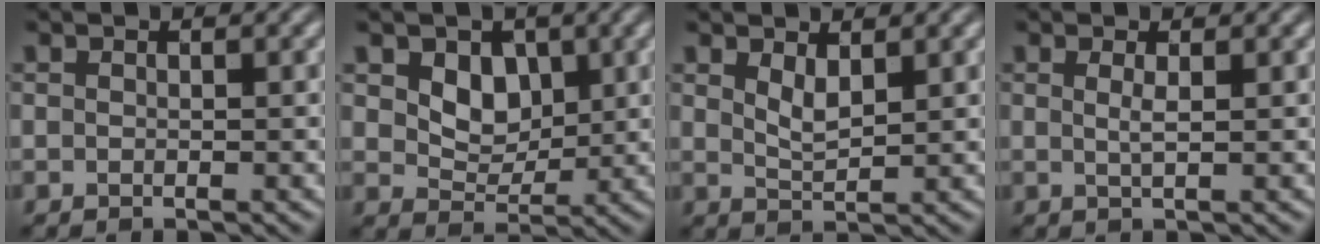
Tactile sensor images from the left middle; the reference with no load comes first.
{"total": 3.0, "force": [0.9, 2.3, 1.7], "torque": [-0.040, -0.010, 0.015]}
{"total": 1.7, "force": [0.9, 0.6, 1.3], "torque": [-0.035, -0.008, 0.024]}
{"total": 1.0, "force": [0.2, 0.2, 1.0], "torque": [-0.021, -0.003, 0.002]}